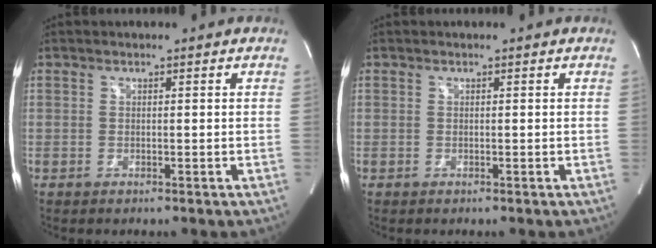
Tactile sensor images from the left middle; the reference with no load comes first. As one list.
[{"total": 0.0}]